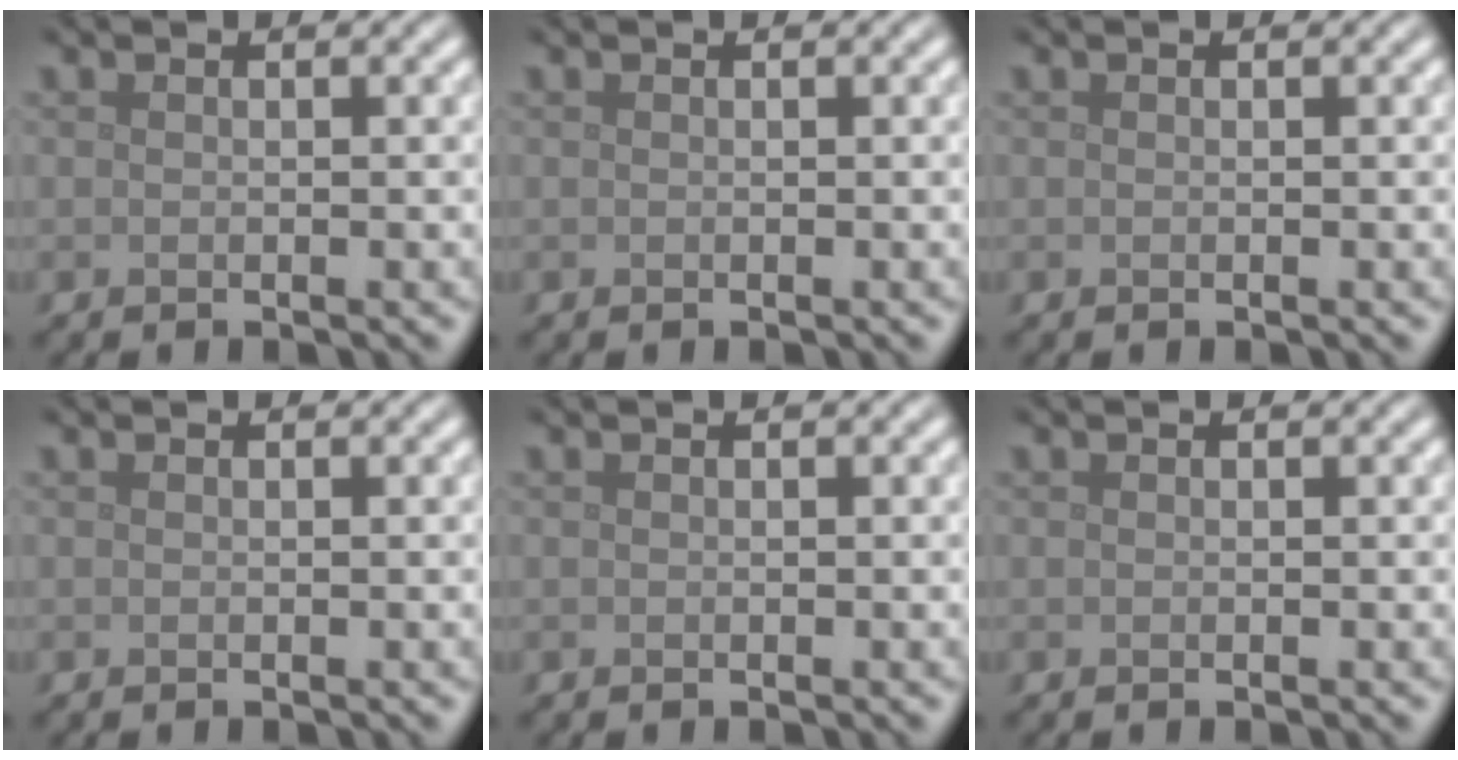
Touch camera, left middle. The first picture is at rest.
{"total": 0.0}
{"total": 0.0}
{"total": 0.0}
{"total": 0.0}
{"total": 0.0}